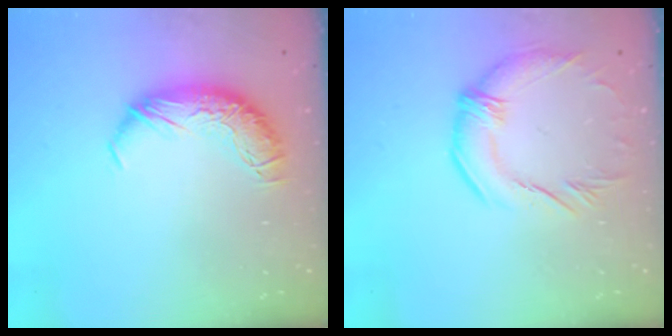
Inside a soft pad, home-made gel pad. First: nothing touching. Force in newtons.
{"total": 2.9, "press": 2.5, "slide": 1.5}